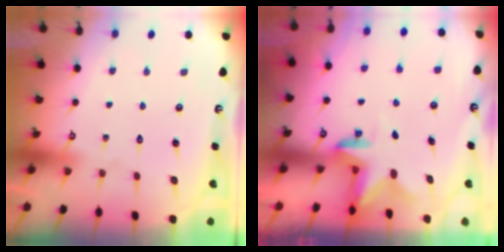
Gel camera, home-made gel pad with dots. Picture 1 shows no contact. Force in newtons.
{"total": 2.7, "press": 2.6, "slide": 0.5}